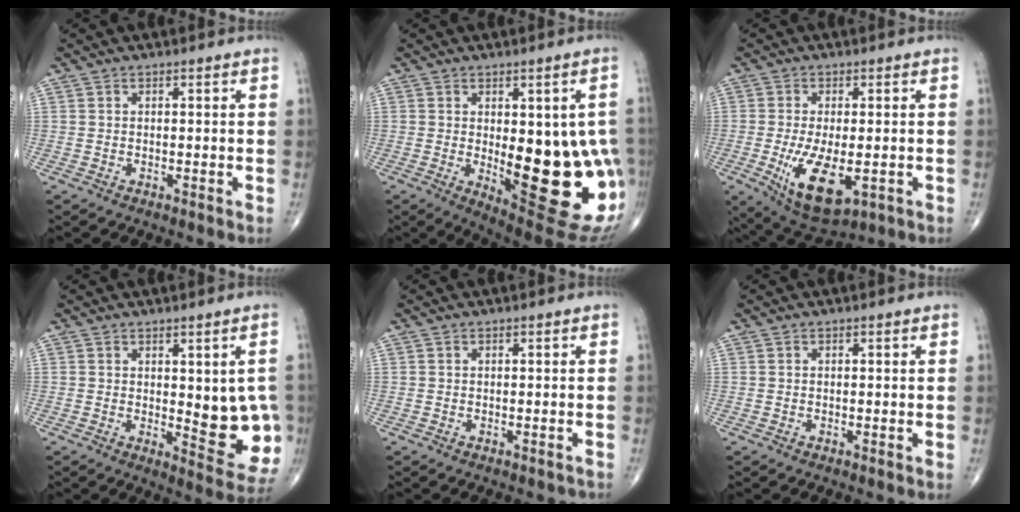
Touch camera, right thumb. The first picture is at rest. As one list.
[{"total": 21.9, "force": [-2.7, 8.4, 20.1], "torque": [-0.205, -0.021, -0.003]}, {"total": 11.7, "force": [-3.0, 5.3, 10.0], "torque": [-0.170, -0.019, -0.036]}, {"total": 10.8, "force": [-0.4, 4.7, 9.7], "torque": [-0.078, -0.020, 0.004]}, {"total": 0.6, "force": [-0.5, 0.3, 0.1], "torque": [0.004, 0.008, -0.008]}, {"total": 0.0}]